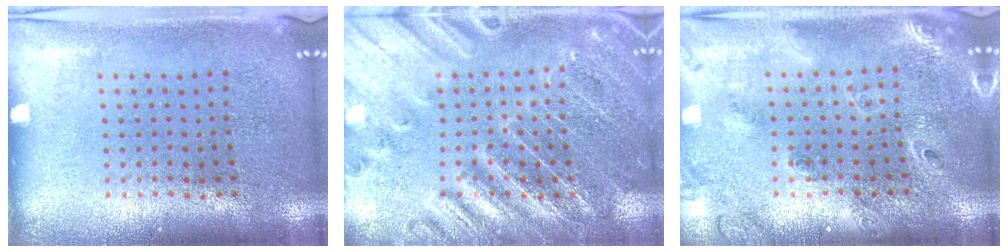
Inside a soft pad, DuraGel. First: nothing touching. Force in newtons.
{"total": 3.0, "press": 3.0, "slide": 0.3}
{"total": 1.7, "press": 1.6, "slide": 0.8}